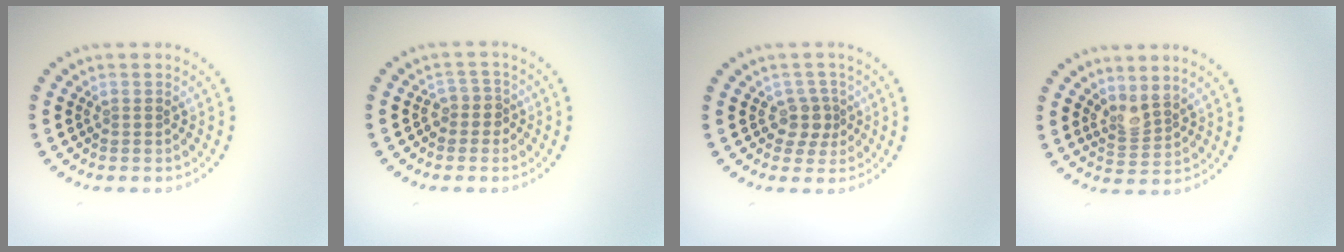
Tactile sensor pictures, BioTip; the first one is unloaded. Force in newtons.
{"total": 1.7, "press": 1.4, "slide": 1.1}
{"total": 2.1, "press": 1.7, "slide": 1.2}
{"total": 2.1, "press": 1.6, "slide": 1.4}